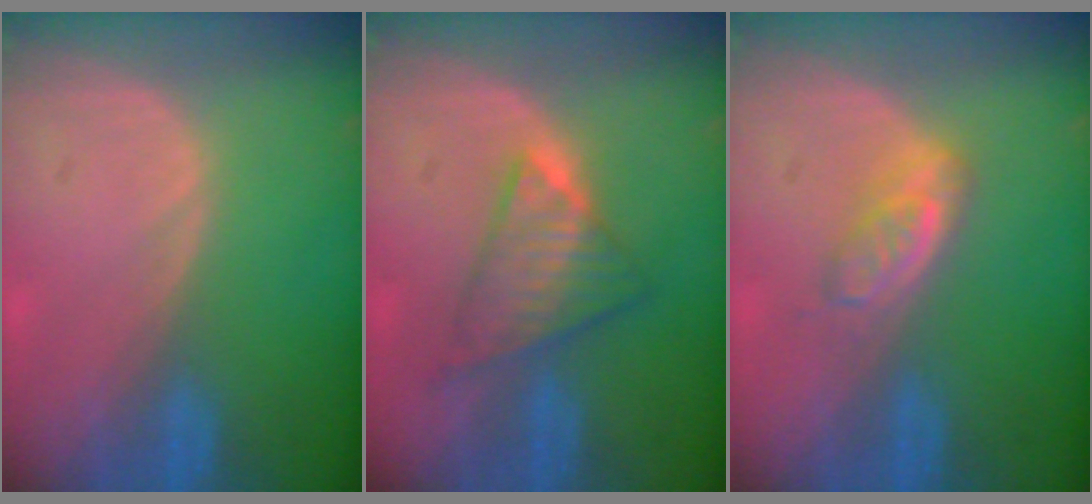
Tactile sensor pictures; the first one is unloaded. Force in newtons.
{"total": 6.1, "press": 6.0, "slide": 1.2}
{"total": 3.8, "press": 3.8, "slide": 0.6}